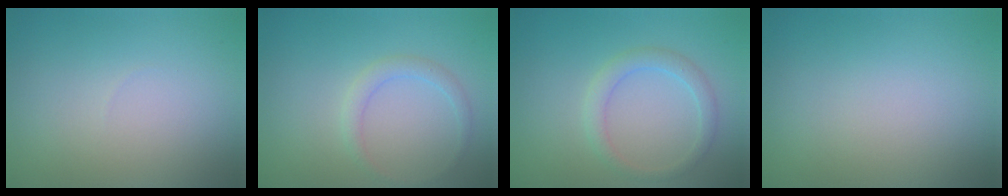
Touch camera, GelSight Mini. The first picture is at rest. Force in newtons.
{"total": 1.5, "press": 1.5, "slide": 0.0}
{"total": 2.1, "press": 2.1, "slide": 0.1}
{"total": 0.0}